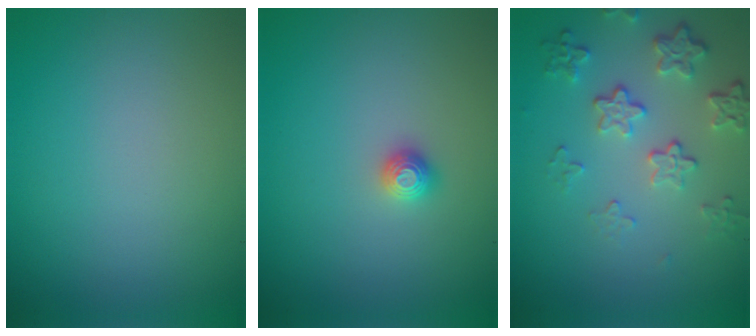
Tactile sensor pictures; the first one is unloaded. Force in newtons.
{"total": 1.2, "press": 1.1, "slide": 0.3}
{"total": 4.2, "press": 3.1, "slide": 2.8}